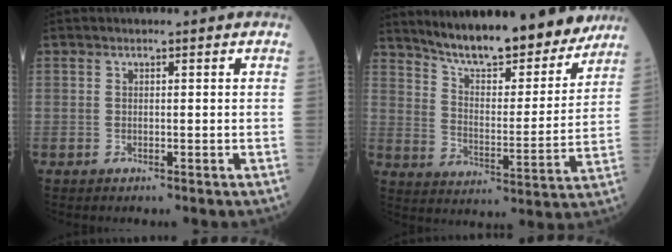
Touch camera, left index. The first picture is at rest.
{"total": 17.8, "force": [15.8, 3.2, 7.6], "torque": [-0.110, -0.019, 0.235]}